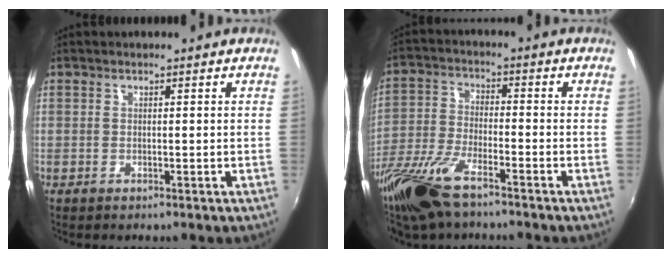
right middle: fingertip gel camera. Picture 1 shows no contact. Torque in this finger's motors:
{"motor_torque": [1.08, -1.05, 0.20, 0.08]}